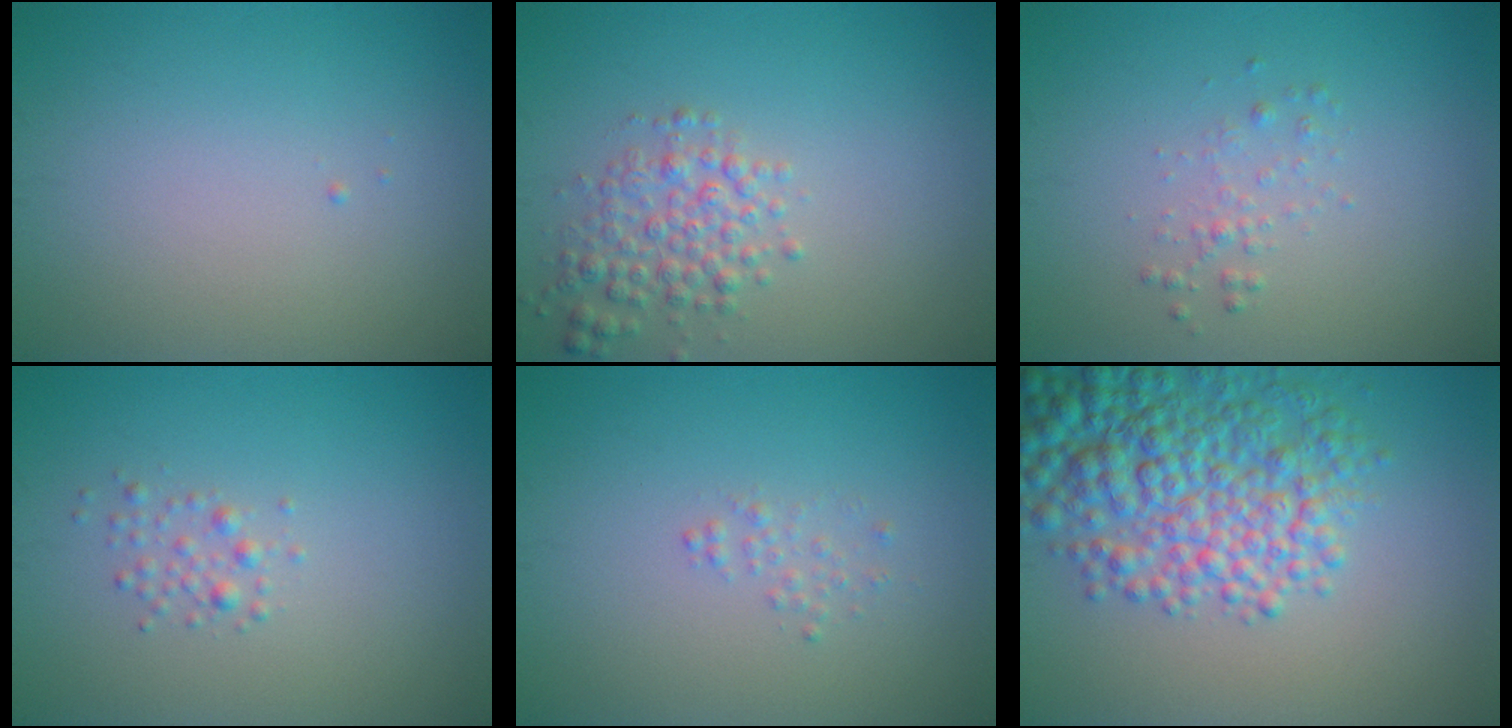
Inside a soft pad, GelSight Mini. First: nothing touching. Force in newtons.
{"total": 3.0, "press": 3.0, "slide": 0.1}
{"total": 1.1, "press": 1.1, "slide": 0.0}
{"total": 1.2, "press": 1.2, "slide": 0.0}
{"total": 0.9, "press": 0.9, "slide": 0.0}
{"total": 8.0, "press": 8.0, "slide": 0.2}